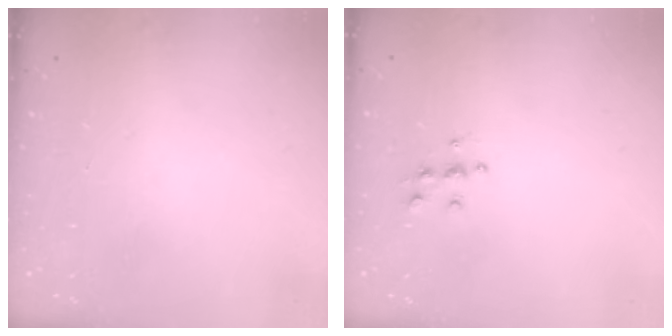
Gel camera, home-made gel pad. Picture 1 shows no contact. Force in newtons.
{"total": 5.3, "press": 5.2, "slide": 0.5}